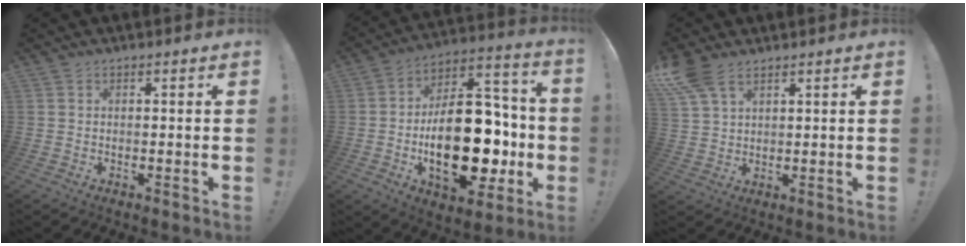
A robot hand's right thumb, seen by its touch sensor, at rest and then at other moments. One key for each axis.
{"total": 28.8, "fx": -5.6, "fy": 16.0, "fz": 23.4, "tx": -0.376, "ty": 0.038, "tz": -0.069}
{"total": 7.8, "fx": 5.1, "fy": 3.7, "fz": 4.6, "tx": -0.092, "ty": -0.013, "tz": 0.102}